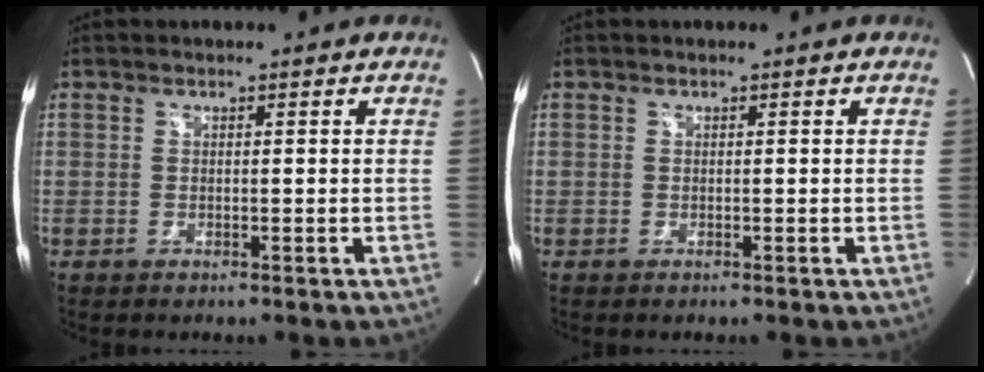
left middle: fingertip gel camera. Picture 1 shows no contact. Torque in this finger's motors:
{"motor_torque": [0.18, -0.16, 0.14, 0.02]}